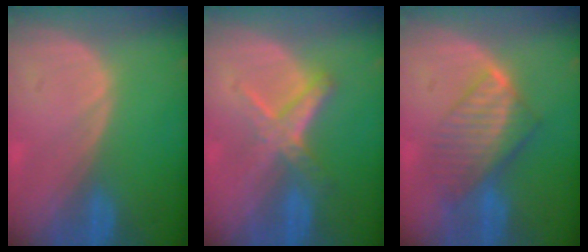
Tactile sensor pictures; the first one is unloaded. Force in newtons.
{"total": 5.6, "press": 5.4, "slide": 1.5}
{"total": 8.0, "press": 7.1, "slide": 3.7}